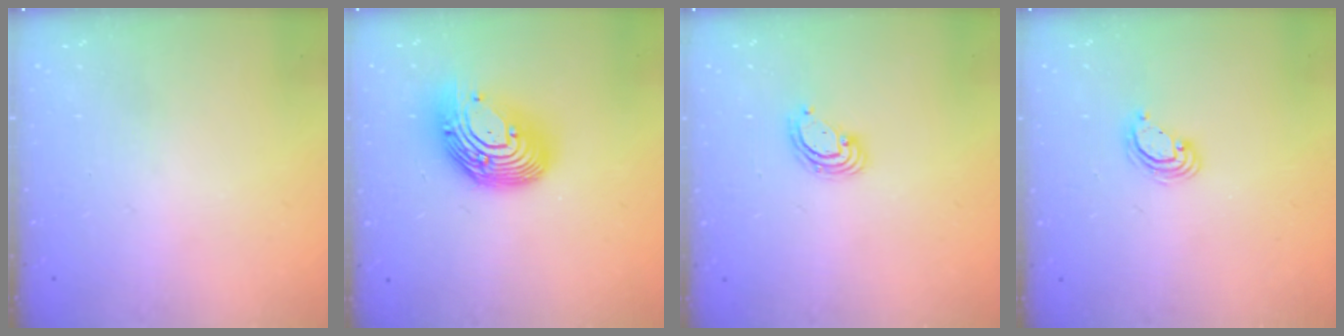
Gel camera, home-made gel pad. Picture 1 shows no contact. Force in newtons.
{"total": 16.1, "press": 16.0, "slide": 2.0}
{"total": 3.7, "press": 3.7, "slide": 0.3}
{"total": 4.1, "press": 4.1, "slide": 0.2}